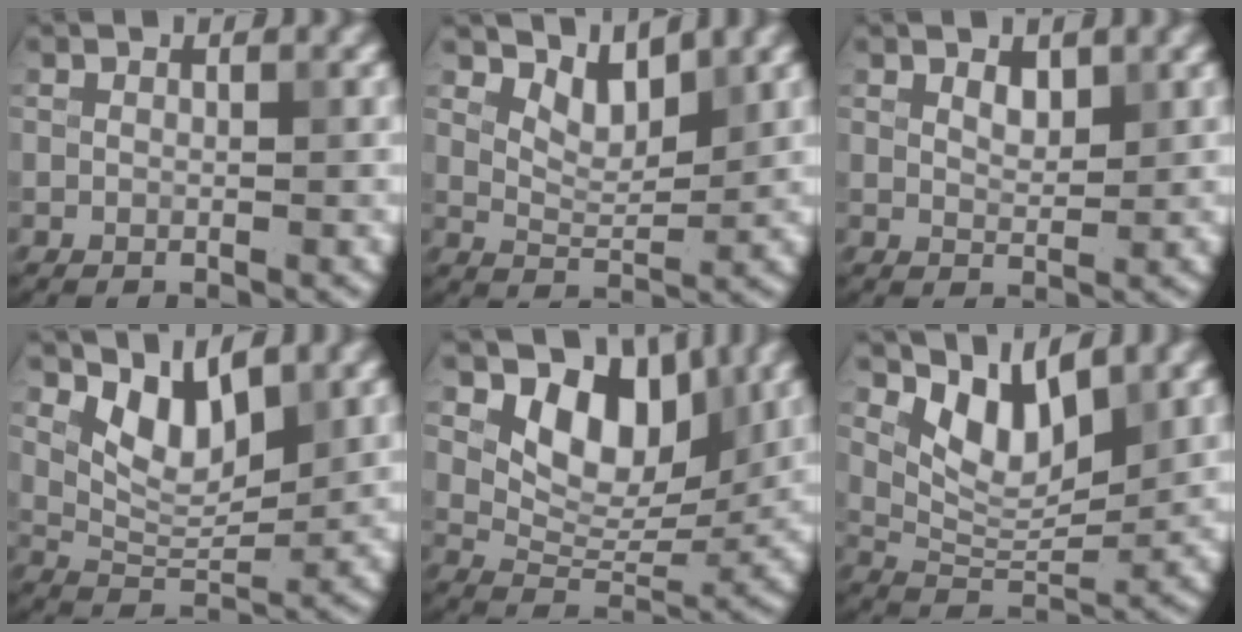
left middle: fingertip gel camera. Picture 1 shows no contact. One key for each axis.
{"total": 3.2, "fx": 2.6, "fy": 1.1, "fz": 1.5, "tx": -0.034, "ty": -0.008, "tz": 0.044}
{"total": 1.5, "fx": 1.0, "fy": 0.7, "fz": 0.8, "tx": -0.015, "ty": -0.001, "tz": 0.020}
{"total": 4.8, "fx": 2.7, "fy": 2.2, "fz": 3.4, "tx": -0.065, "ty": -0.012, "tz": 0.047}
{"total": 7.2, "fx": 3.2, "fy": 4.4, "fz": 4.7, "tx": -0.068, "ty": -0.016, "tz": 0.052}
{"total": 5.7, "fx": 3.3, "fy": 2.6, "fz": 3.9, "tx": -0.073, "ty": -0.011, "tz": 0.059}